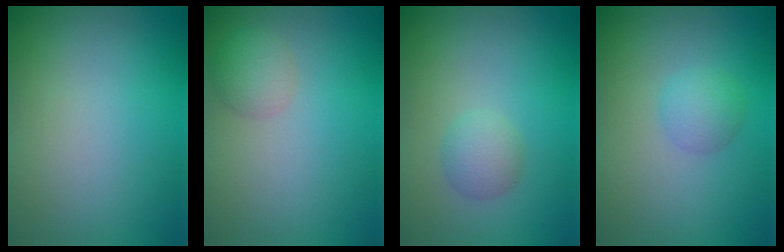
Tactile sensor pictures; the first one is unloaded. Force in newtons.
{"total": 2.2, "press": 2.2, "slide": 0.1}
{"total": 2.0, "press": 2.0, "slide": 0.1}
{"total": 2.0, "press": 2.0, "slide": 0.1}